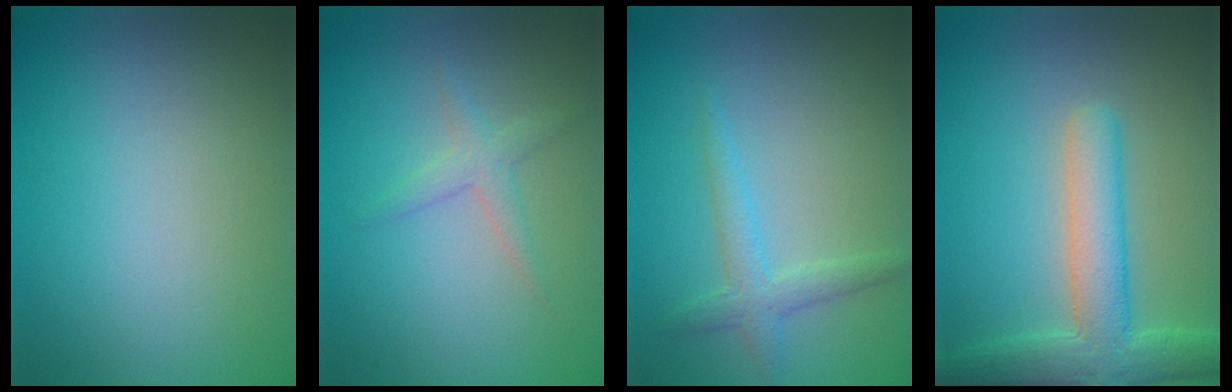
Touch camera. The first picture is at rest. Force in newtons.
{"total": 1.6, "press": 1.6, "slide": 0.1}
{"total": 2.3, "press": 2.3, "slide": 0.1}
{"total": 6.1, "press": 6.1, "slide": 0.6}